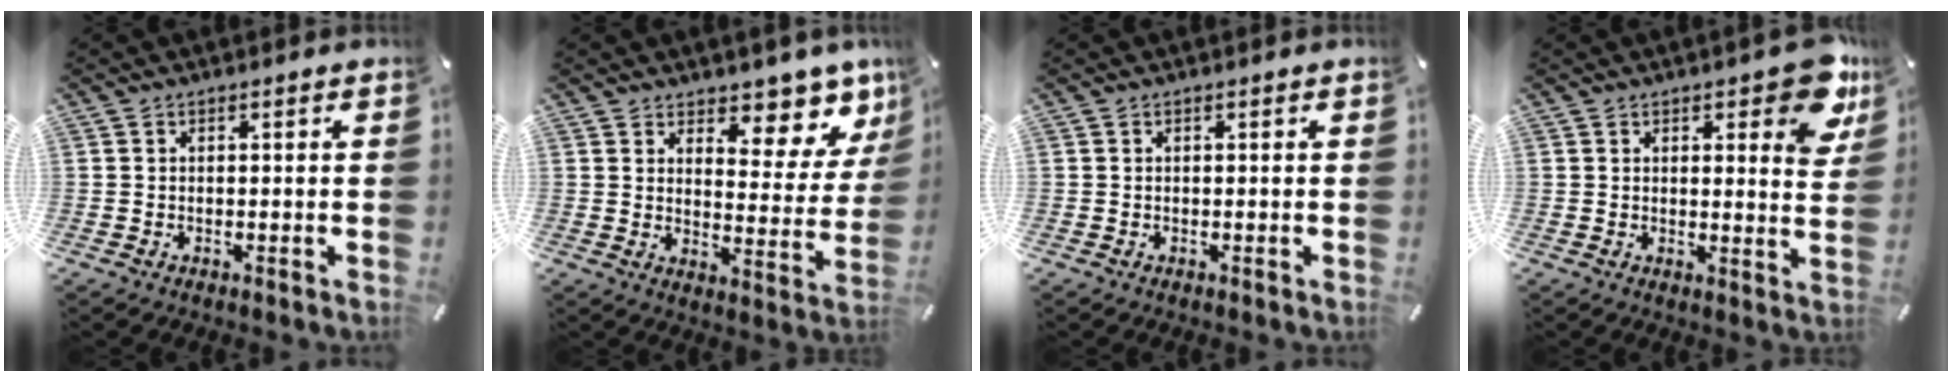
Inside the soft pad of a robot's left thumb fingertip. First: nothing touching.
{"total": 10.1, "force": [8.0, 4.6, 3.9], "torque": [-0.025, -0.088, 0.135]}
{"total": 0.0}
{"total": 9.9, "force": [6.0, 3.7, 6.9], "torque": [-0.072, -0.040, 0.096]}